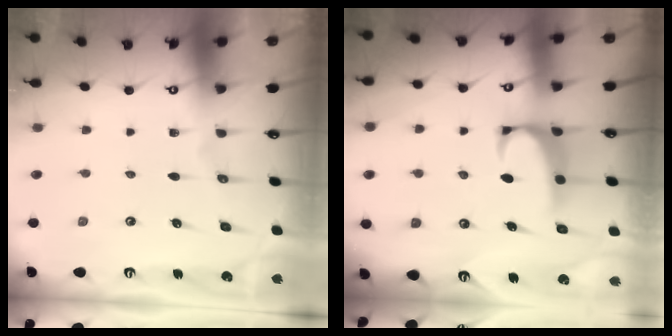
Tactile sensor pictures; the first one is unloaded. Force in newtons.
{"total": 1.9, "press": 1.7, "slide": 0.8}